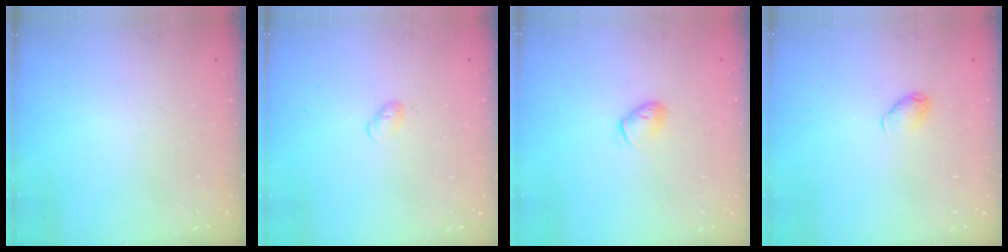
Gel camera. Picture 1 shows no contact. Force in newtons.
{"total": 3.8, "press": 3.7, "slide": 0.6}
{"total": 5.8, "press": 5.7, "slide": 1.1}
{"total": 5.0, "press": 4.9, "slide": 0.9}